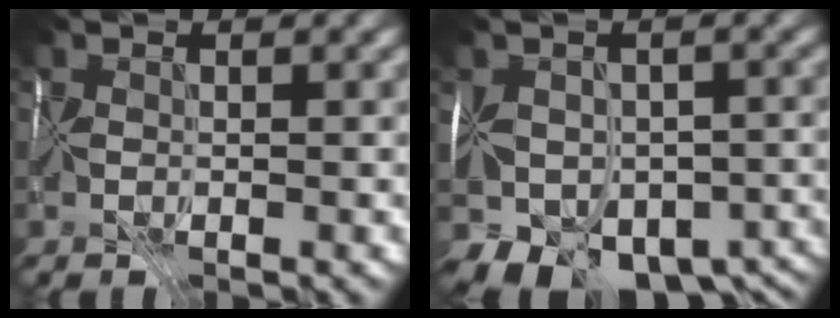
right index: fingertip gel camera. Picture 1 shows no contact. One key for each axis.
{"total": 10.0, "fx": -4.4, "fy": 7.0, "fz": 5.7, "tx": -0.080, "ty": -0.019, "tz": -0.064}